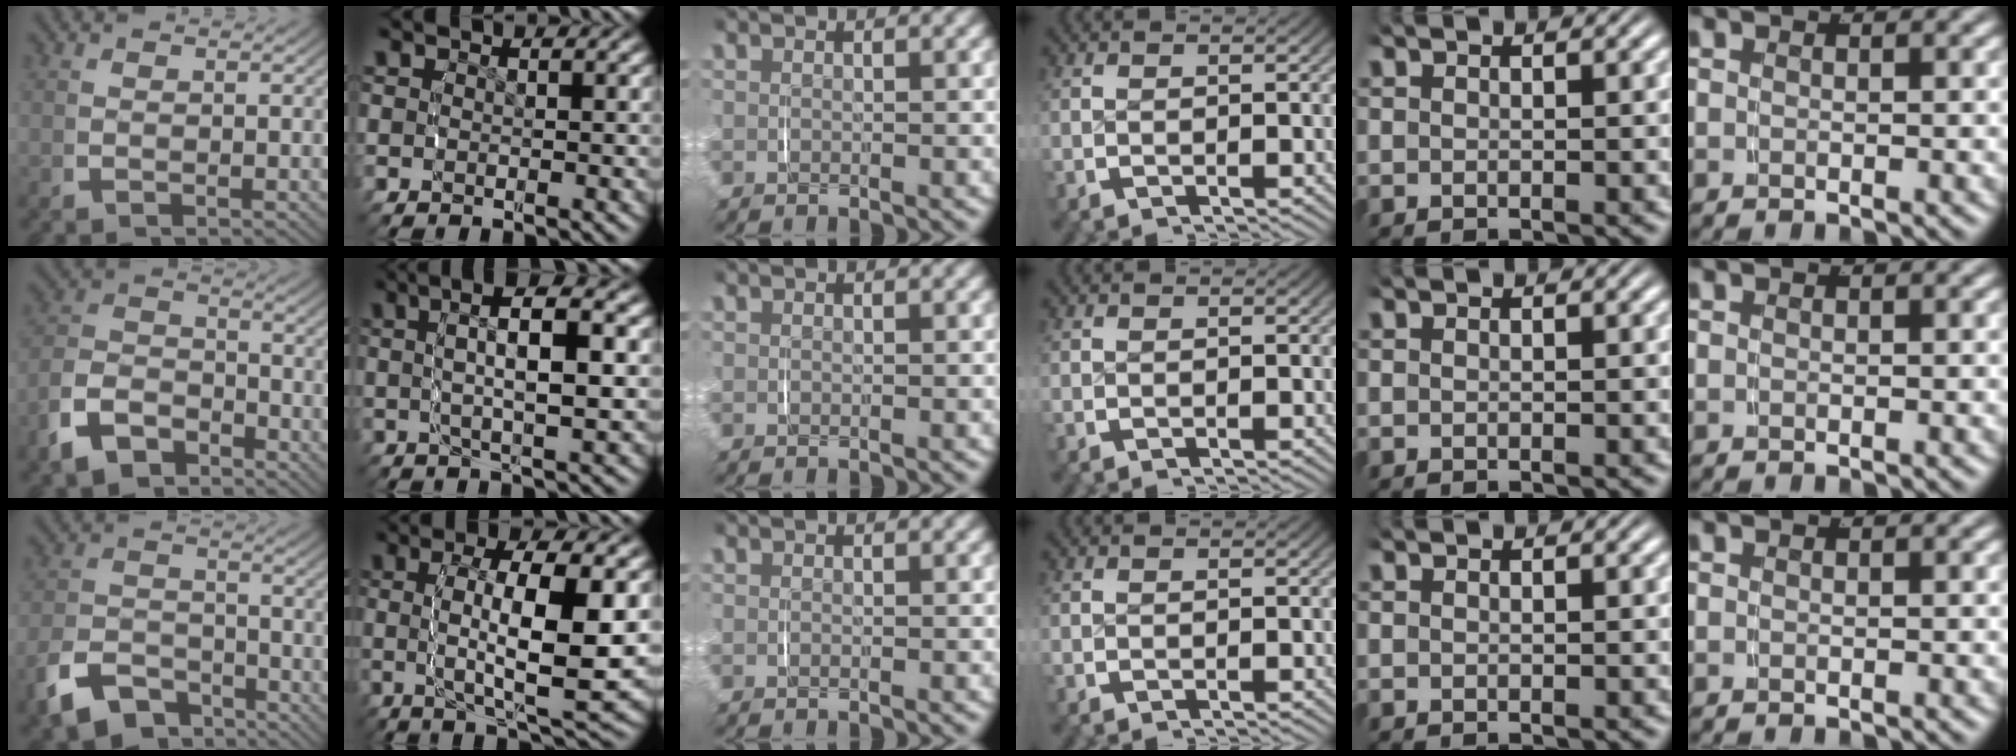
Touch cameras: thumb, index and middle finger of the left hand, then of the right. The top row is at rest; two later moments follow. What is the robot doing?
{"motion": "lift_and_place", "object": "pen bag"}